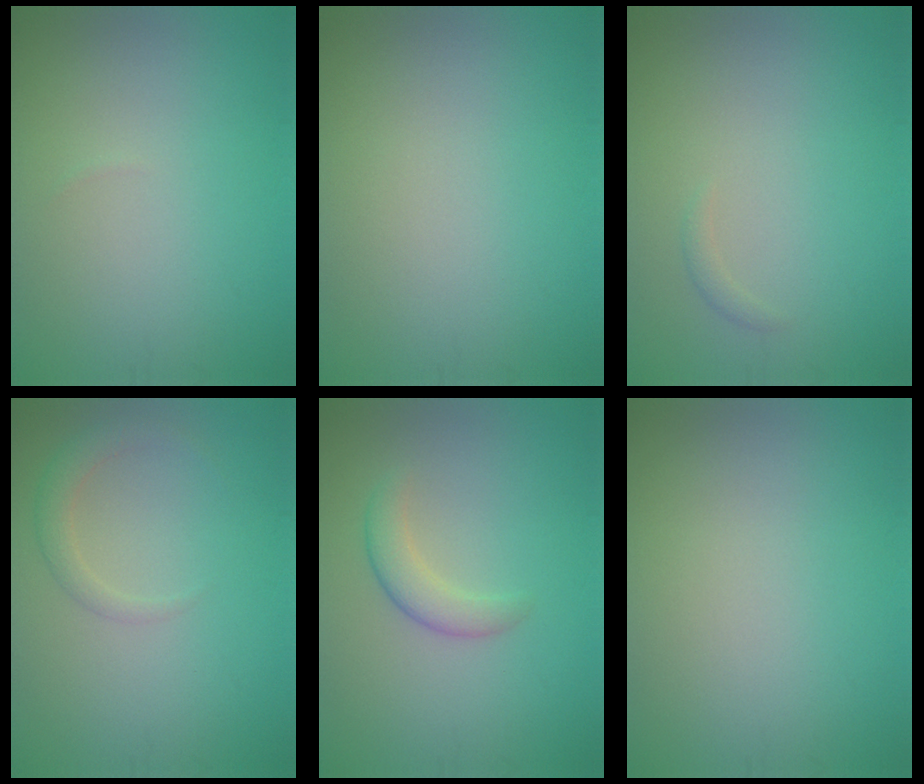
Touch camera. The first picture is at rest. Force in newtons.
{"total": 0.0}
{"total": 0.7, "press": 0.7, "slide": 0.0}
{"total": 1.8, "press": 1.8, "slide": 0.1}
{"total": 2.3, "press": 2.3, "slide": 0.1}
{"total": 0.0}